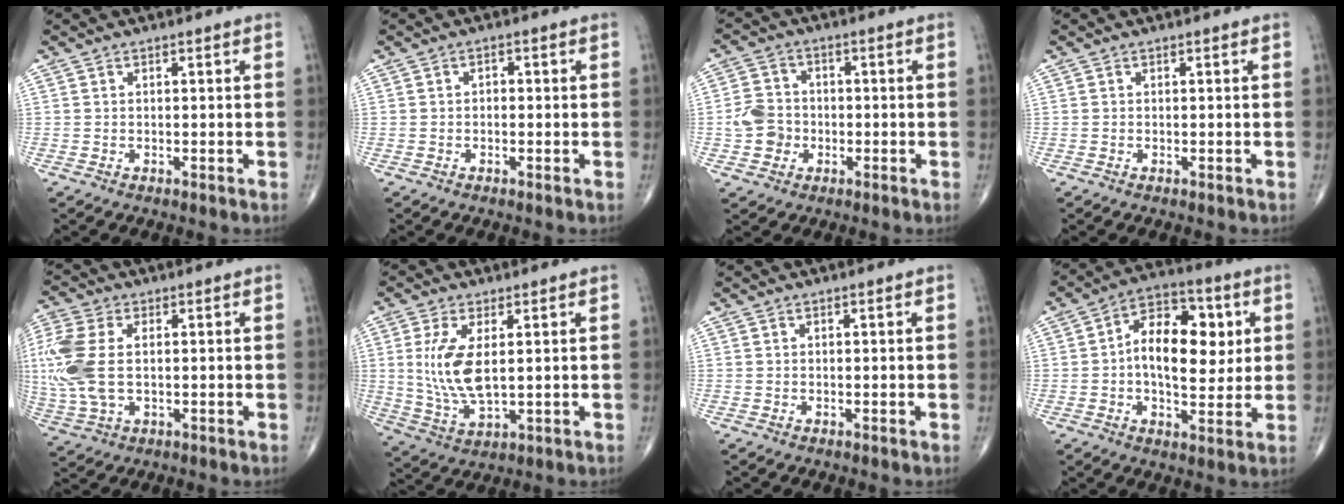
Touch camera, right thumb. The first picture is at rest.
{"total": 1.0, "force": [-0.1, 0.7, 0.7], "torque": [-0.002, 0.003, -0.006]}
{"total": 6.3, "force": [-1.4, 5.6, 2.5], "torque": [-0.028, 0.015, -0.031]}
{"total": 0.0}
{"total": 13.5, "force": [0.8, 7.9, 10.9], "torque": [-0.287, 0.005, 0.018]}
{"total": 10.2, "force": [1.6, 4.4, 9.1], "torque": [-0.189, -0.016, 0.040]}
{"total": 0.0}
{"total": 14.8, "force": [1.9, 8.4, 12.0], "torque": [-0.151, 0.009, 0.021]}